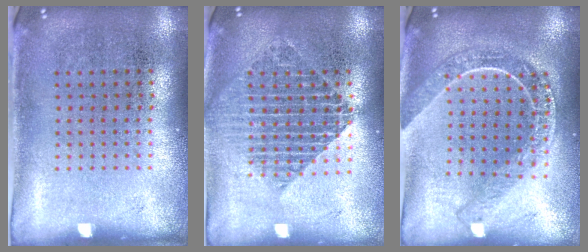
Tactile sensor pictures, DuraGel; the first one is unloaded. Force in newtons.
{"total": 1.8, "press": 1.5, "slide": 0.9}
{"total": 2.2, "press": 1.9, "slide": 1.1}